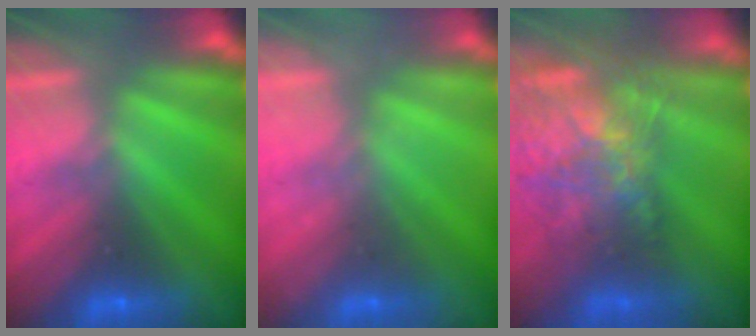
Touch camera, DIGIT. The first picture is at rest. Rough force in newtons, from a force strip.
{"total": 2.1}
{"total": 7.6}